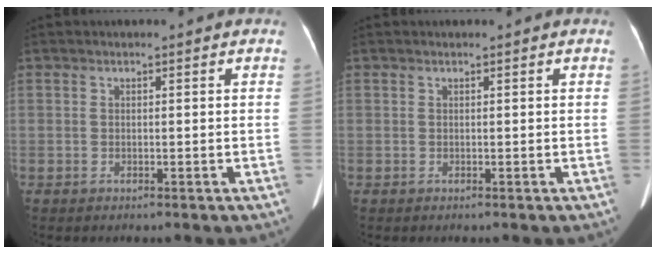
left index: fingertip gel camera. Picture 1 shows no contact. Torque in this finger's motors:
{"motor_torque": [0.03, 0.05, 0.01, 0.01]}